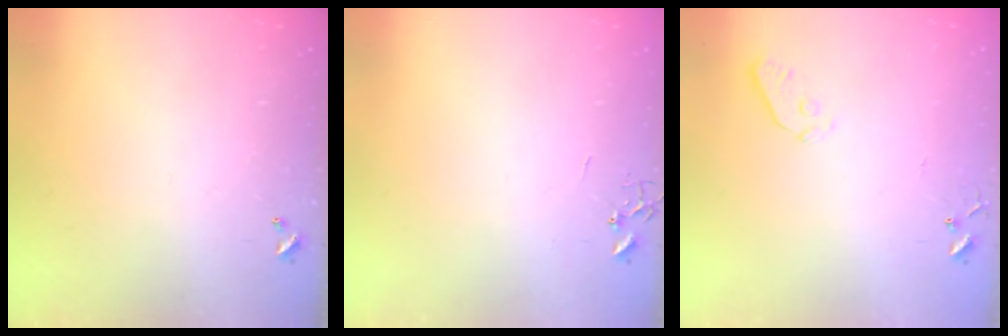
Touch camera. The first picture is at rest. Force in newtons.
{"total": 0.0}
{"total": 3.3, "press": 3.2, "slide": 0.7}